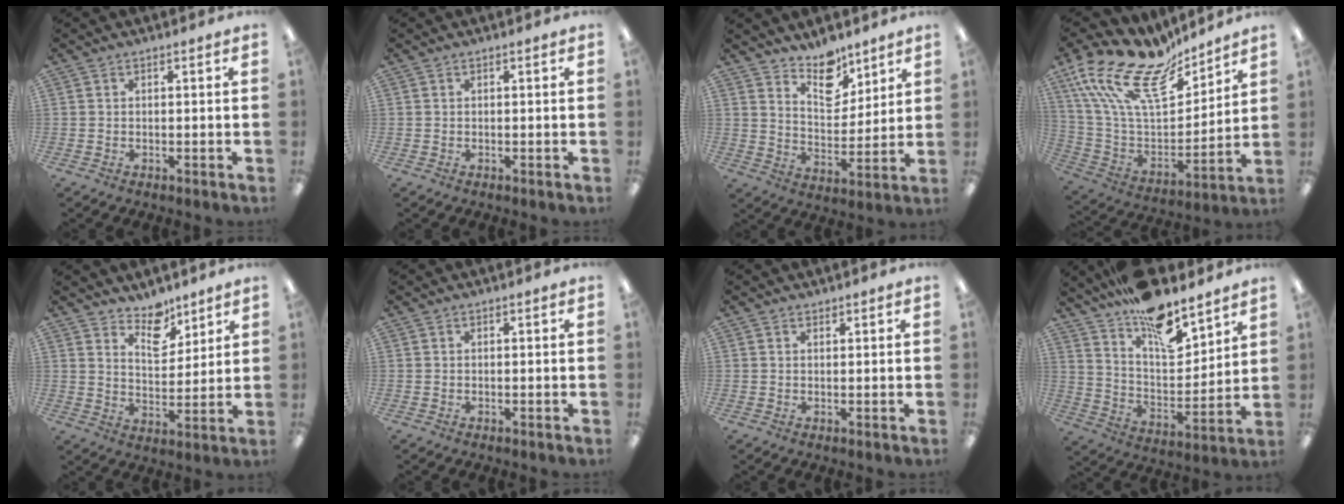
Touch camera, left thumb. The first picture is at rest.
{"total": 0.0}
{"total": 10.8, "force": [9.0, 4.8, 3.6], "torque": [-0.047, -0.067, 0.164]}
{"total": 21.9, "force": [14.6, 10.2, 12.7], "torque": [-0.256, -0.104, 0.256]}
{"total": 8.8, "force": [7.1, 4.3, 2.9], "torque": [-0.033, -0.050, 0.128]}
{"total": 0.0}
{"total": 1.0, "force": [0.9, 0.3, 0.0], "torque": [0.007, -0.005, 0.017]}
{"total": 16.3, "force": [12.4, 6.7, 8.3], "torque": [-0.135, -0.081, 0.217]}